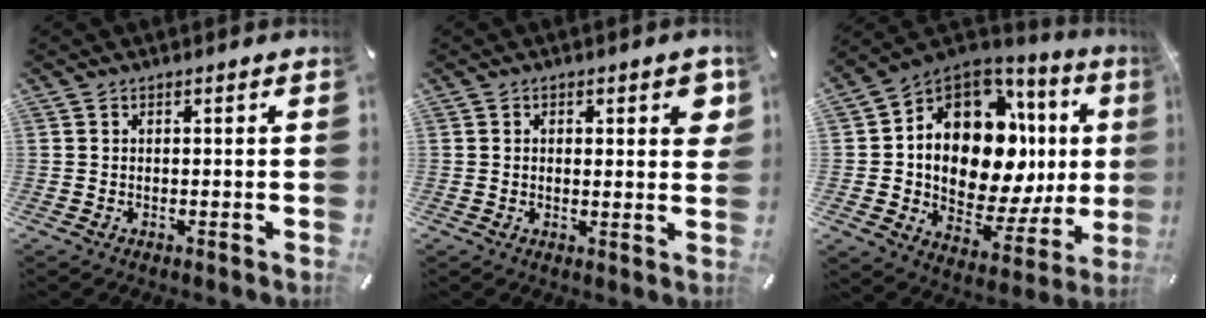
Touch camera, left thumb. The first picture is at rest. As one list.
[{"total": 4.5, "force": [1.5, 2.2, 3.6], "torque": [-0.042, -0.005, 0.020]}, {"total": 17.0, "force": [3.7, 11.2, 12.2], "torque": [-0.208, -0.056, 0.055]}]